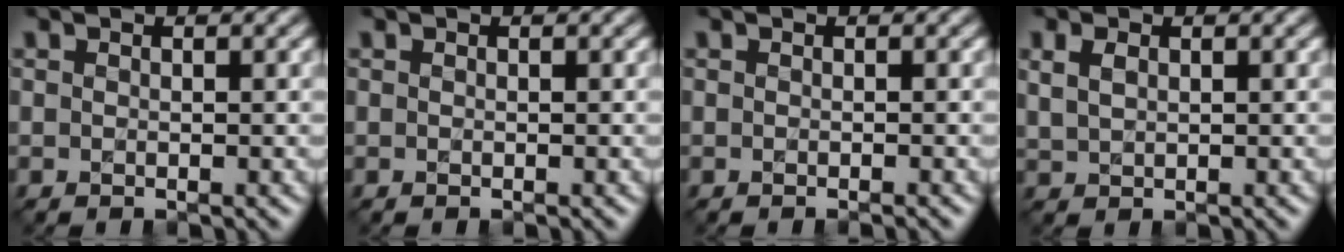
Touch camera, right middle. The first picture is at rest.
{"total": 0.0}
{"total": 0.6, "force": [-0.4, 0.0, 0.4], "torque": [-0.002, 0.000, -0.008]}
{"total": 1.8, "force": [0.8, 1.1, 1.2], "torque": [-0.031, 0.001, 0.020]}